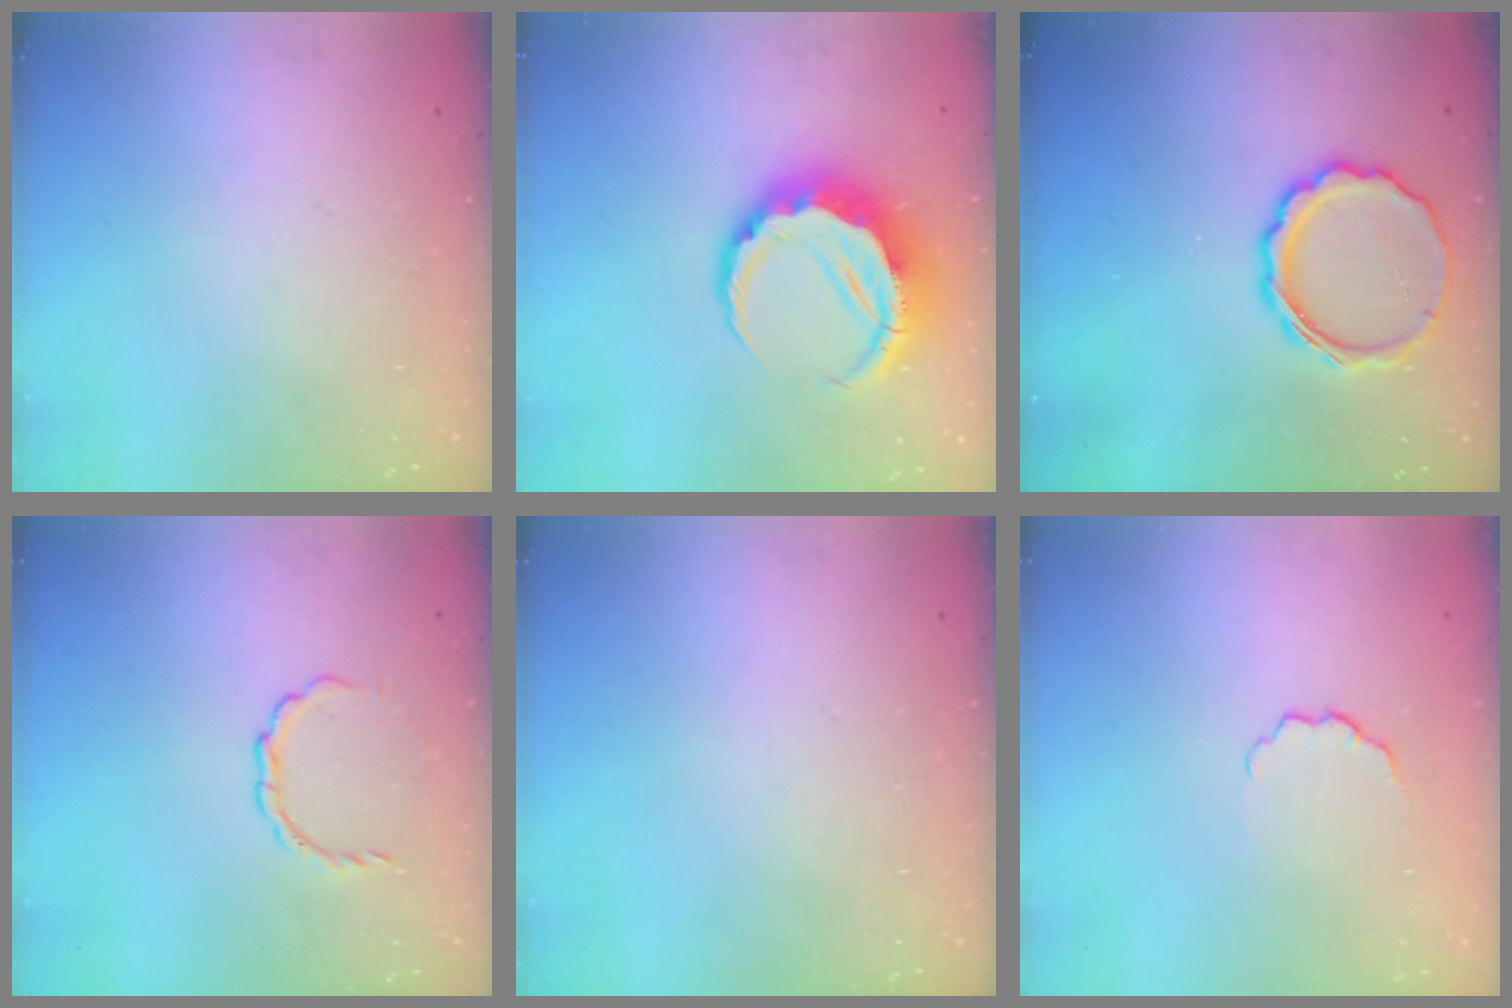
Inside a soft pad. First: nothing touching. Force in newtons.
{"total": 9.5, "press": 9.3, "slide": 1.7}
{"total": 10.3, "press": 10.1, "slide": 2.0}
{"total": 3.4, "press": 3.4, "slide": 0.3}
{"total": 0.0}
{"total": 3.1, "press": 2.9, "slide": 1.1}